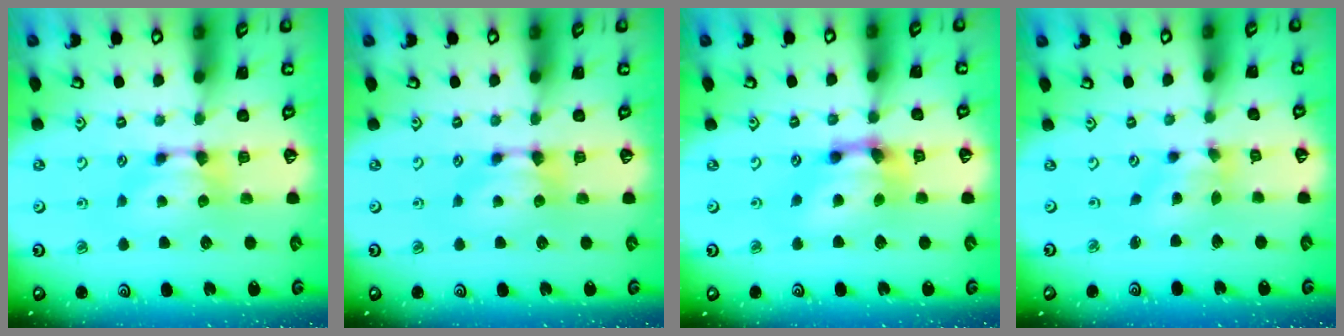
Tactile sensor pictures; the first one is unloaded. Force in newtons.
{"total": 0.0}
{"total": 6.1, "press": 5.4, "slide": 2.9}
{"total": 2.8, "press": 2.4, "slide": 1.5}